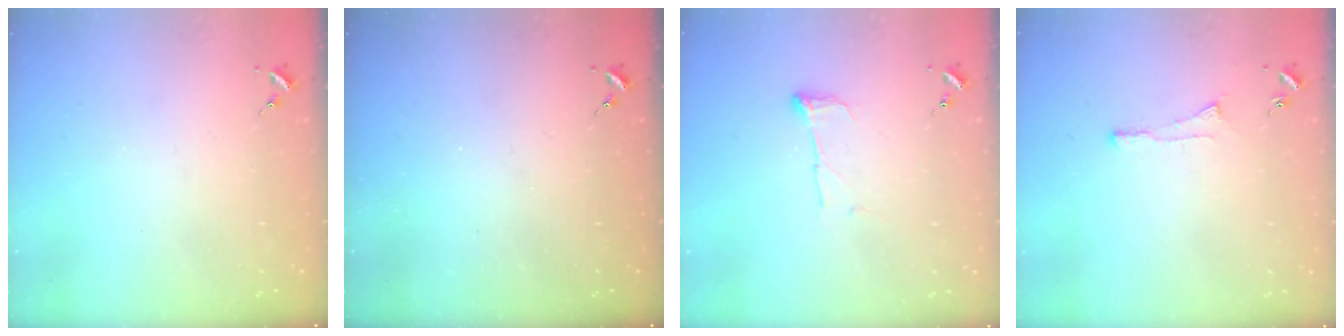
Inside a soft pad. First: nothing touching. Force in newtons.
{"total": 0.0}
{"total": 6.3, "press": 6.3, "slide": 0.3}
{"total": 5.2, "press": 5.2, "slide": 0.5}